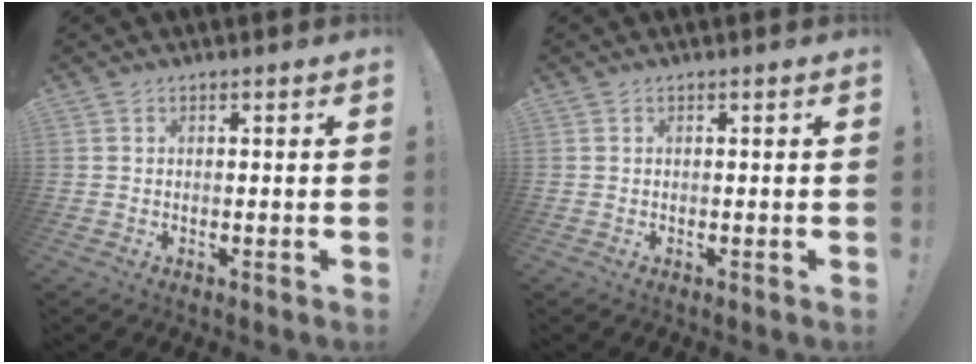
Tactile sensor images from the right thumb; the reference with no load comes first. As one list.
[{"total": 0.0}]